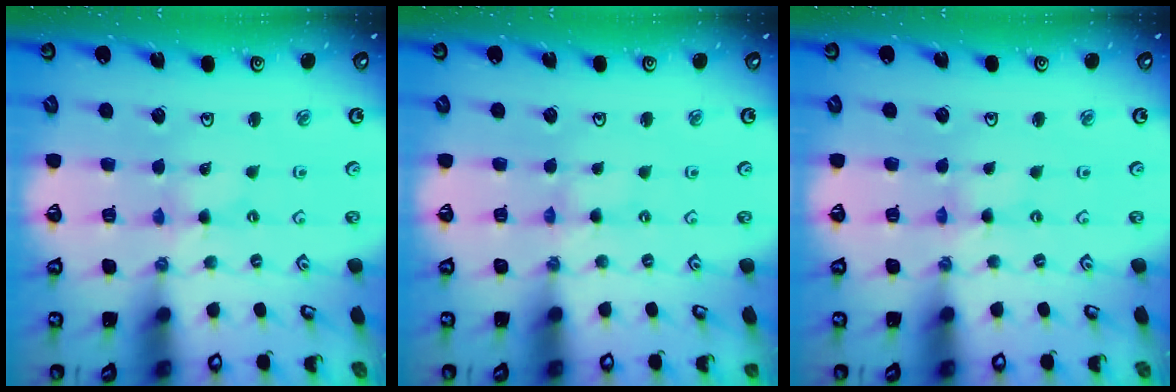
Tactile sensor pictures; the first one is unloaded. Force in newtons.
{"total": 0.0}
{"total": 0.0}